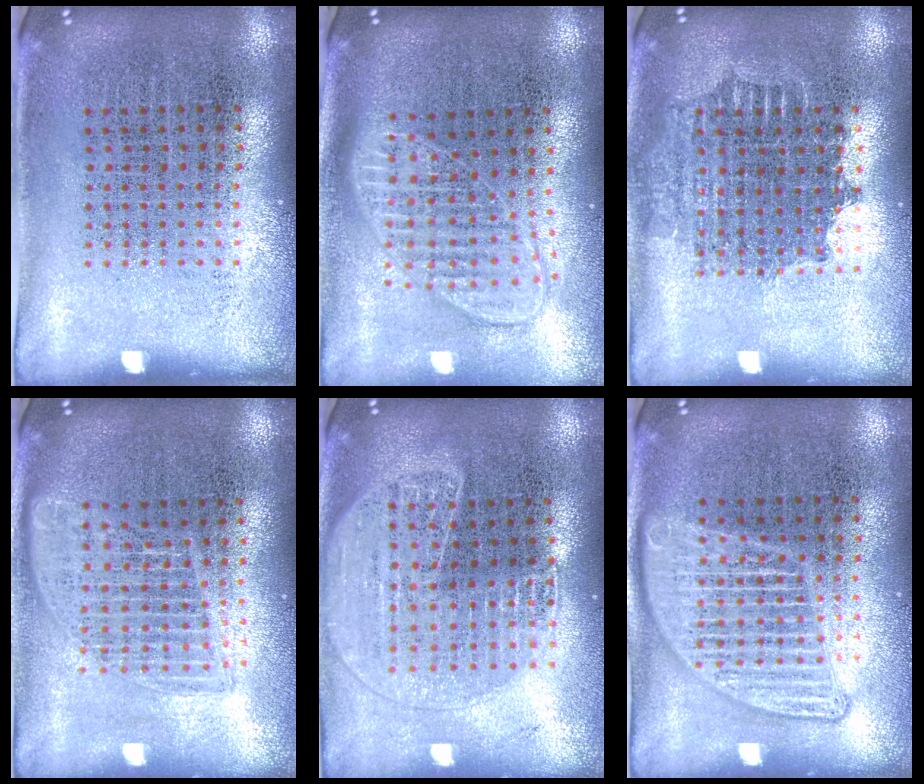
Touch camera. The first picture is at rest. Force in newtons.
{"total": 1.9, "press": 1.6, "slide": 1.1}
{"total": 1.5, "press": 1.3, "slide": 0.8}
{"total": 1.7, "press": 1.5, "slide": 0.8}
{"total": 1.8, "press": 1.7, "slide": 0.7}
{"total": 1.8, "press": 1.8, "slide": 0.3}